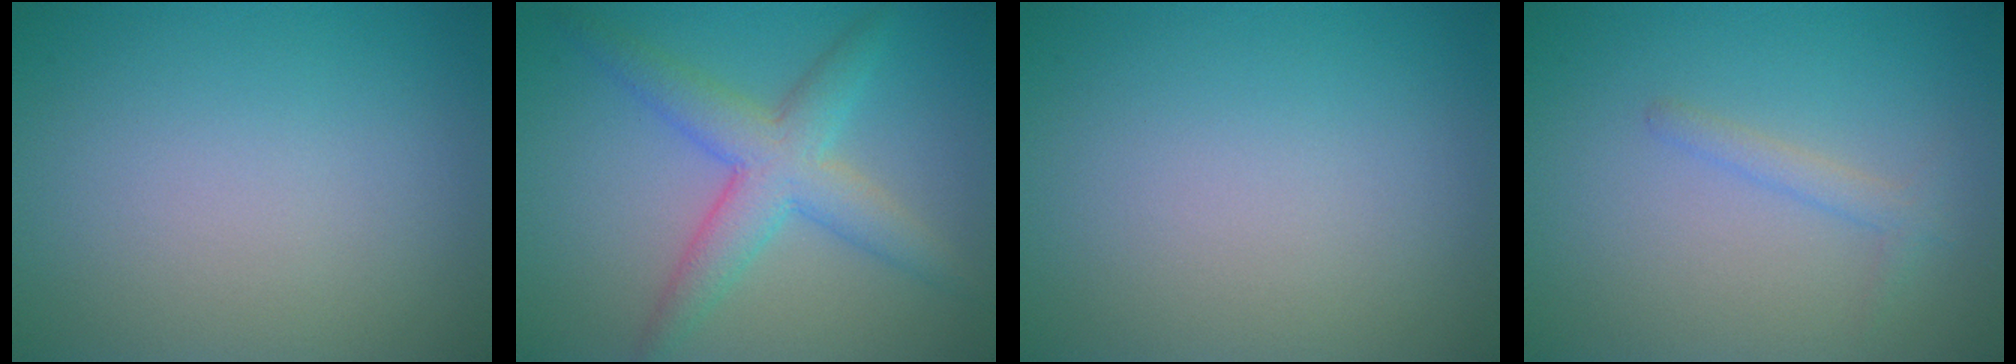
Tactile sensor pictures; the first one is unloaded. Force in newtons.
{"total": 4.9, "press": 4.9, "slide": 0.1}
{"total": 0.0}
{"total": 1.3, "press": 1.3, "slide": 0.0}